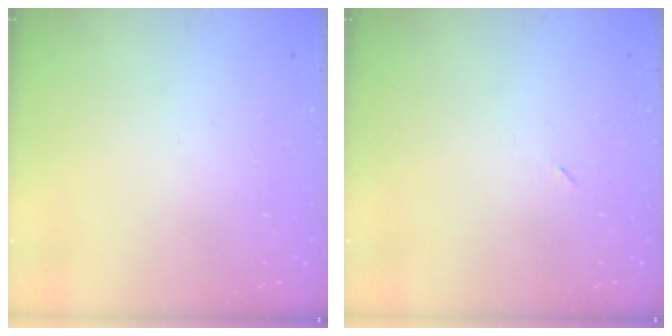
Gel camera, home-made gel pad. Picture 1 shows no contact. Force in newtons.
{"total": 2.1, "press": 1.9, "slide": 1.0}